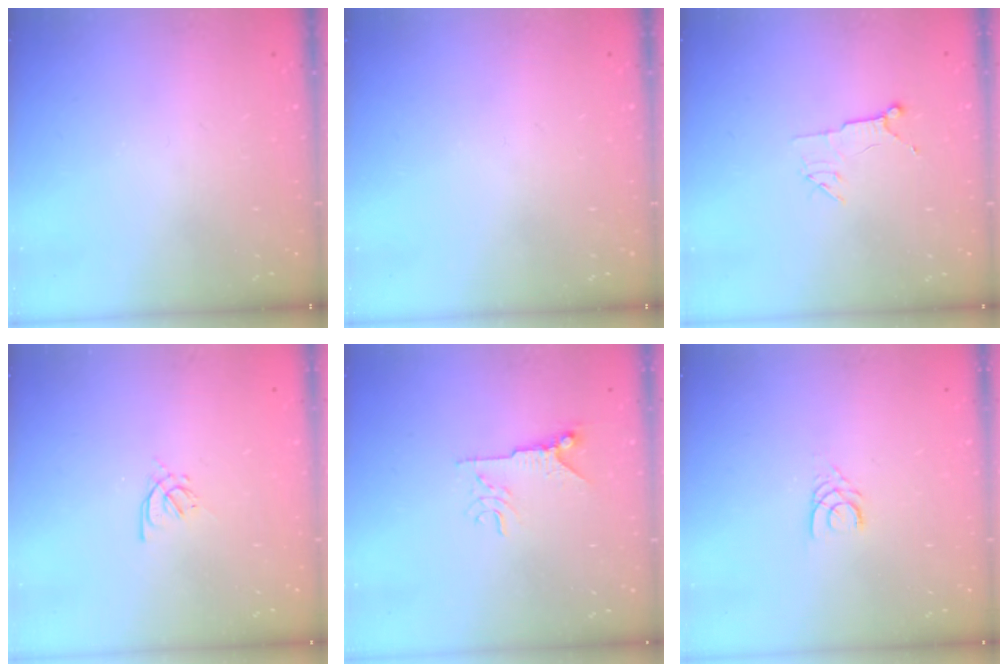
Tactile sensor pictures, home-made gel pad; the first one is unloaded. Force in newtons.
{"total": 0.0}
{"total": 5.5, "press": 5.4, "slide": 0.8}
{"total": 2.9, "press": 2.8, "slide": 0.8}
{"total": 7.3, "press": 7.3, "slide": 0.6}
{"total": 3.1, "press": 3.1, "slide": 0.3}